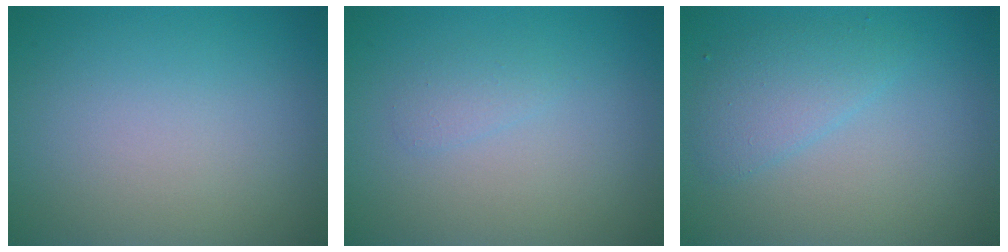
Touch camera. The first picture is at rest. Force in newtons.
{"total": 1.0, "press": 1.0, "slide": 0.0}
{"total": 2.5, "press": 2.5, "slide": 0.1}